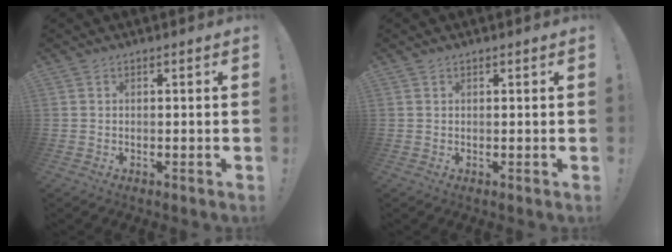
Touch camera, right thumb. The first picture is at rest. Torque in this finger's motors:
{"motor_torque": [-0.04, -0.07, 0.00, 0.10, 0.01]}